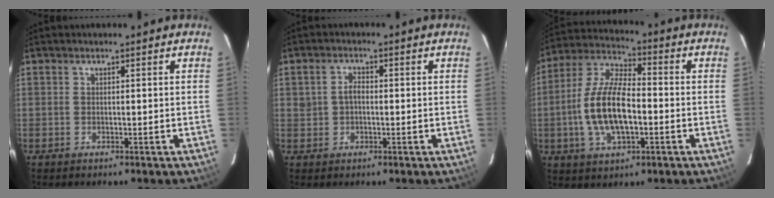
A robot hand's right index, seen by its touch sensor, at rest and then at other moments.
{"total": 2.8, "force": [-0.1, 2.1, 1.7], "torque": [-0.034, 0.008, 0.000]}
{"total": 13.9, "force": [-2.5, 6.1, 12.3], "torque": [-0.256, 0.006, -0.047]}